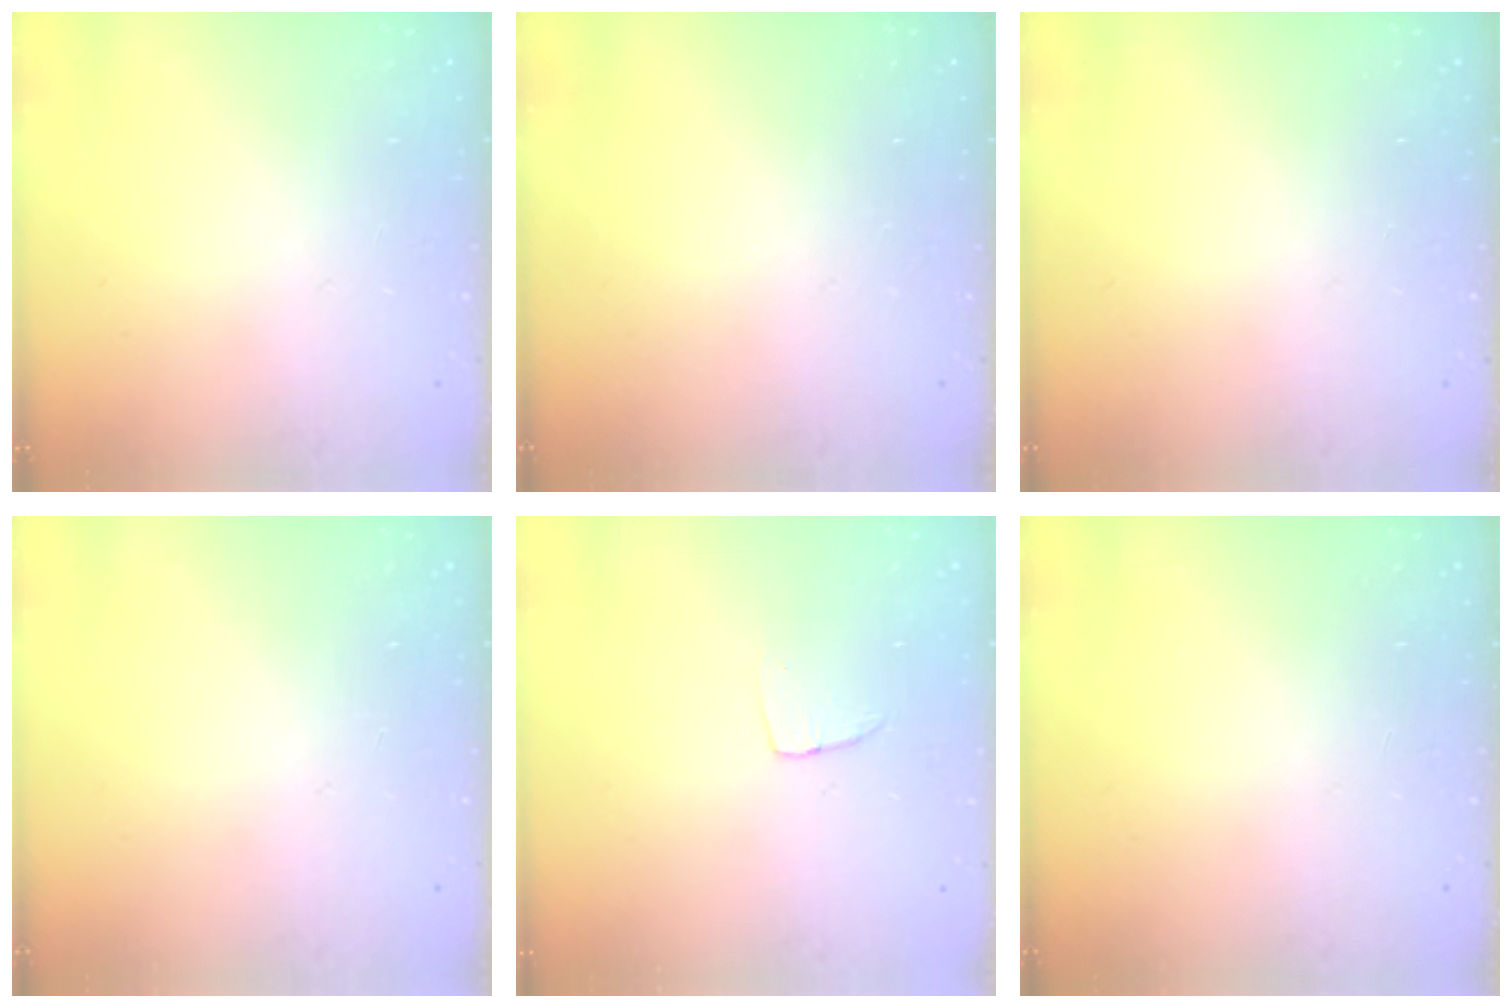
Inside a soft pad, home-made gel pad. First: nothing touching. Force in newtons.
{"total": 0.0}
{"total": 0.0}
{"total": 0.0}
{"total": 4.5, "press": 4.4, "slide": 0.3}
{"total": 0.0}